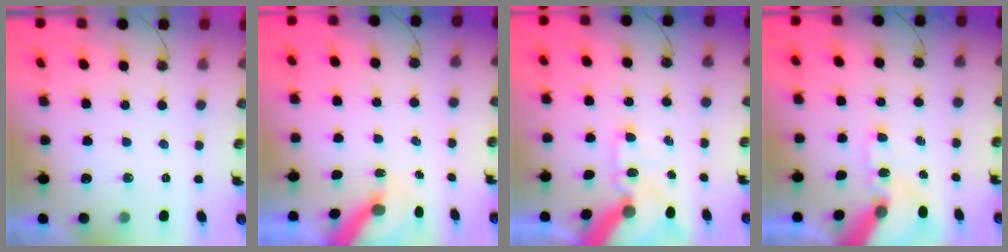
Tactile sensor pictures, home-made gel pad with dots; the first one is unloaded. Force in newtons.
{"total": 5.1, "press": 5.0, "slide": 0.5}
{"total": 15.4, "press": 15.2, "slide": 2.4}
{"total": 13.7, "press": 13.6, "slide": 2.0}